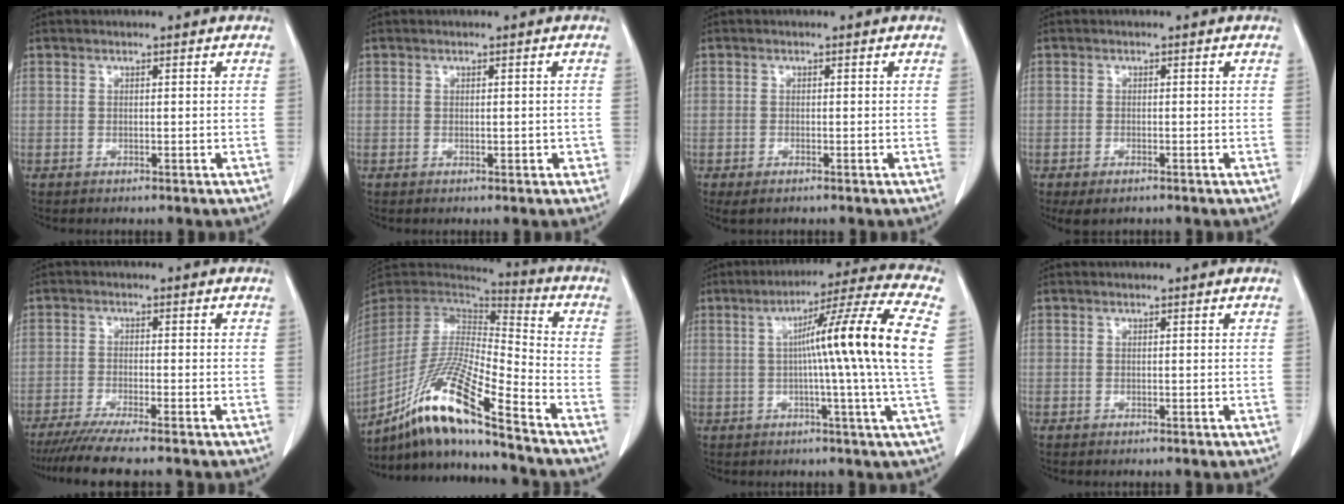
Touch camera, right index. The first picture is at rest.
{"total": 1.2, "force": [-0.4, 0.5, 1.0], "torque": [-0.013, 0.002, -0.002]}
{"total": 2.0, "force": [-1.4, 0.5, 1.3], "torque": [-0.026, -0.006, -0.018]}
{"total": 3.0, "force": [-2.1, 1.1, 1.8], "torque": [-0.034, -0.007, -0.027]}
{"total": 8.3, "force": [-7.0, -0.9, 4.4], "torque": [-0.056, -0.025, -0.109]}
{"total": 17.3, "force": [-12.2, -0.4, 12.2], "torque": [-0.248, -0.021, -0.229]}
{"total": 15.9, "force": [1.6, -2.6, 15.6], "torque": [-0.228, 0.005, 0.015]}
{"total": 0.0}